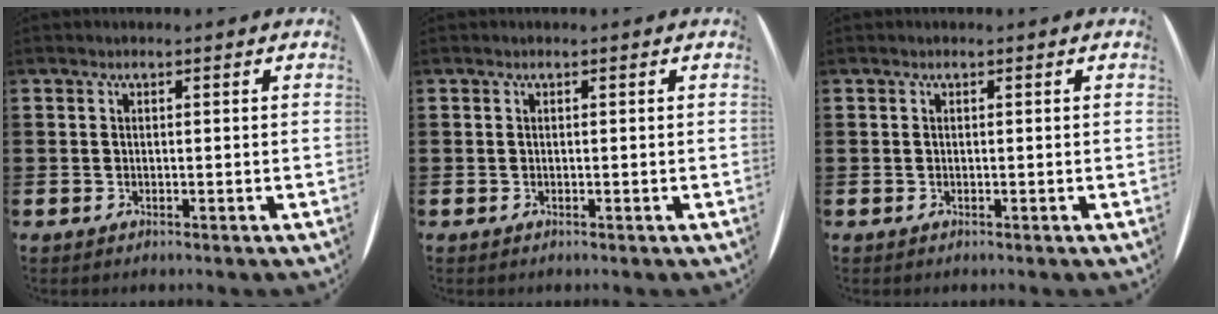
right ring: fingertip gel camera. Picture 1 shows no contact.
{"total": 0.0}
{"total": 0.0}